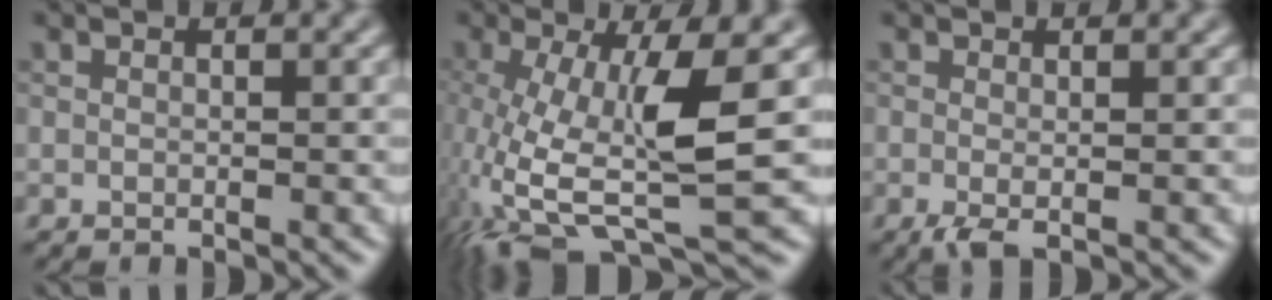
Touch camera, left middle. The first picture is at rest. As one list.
[{"total": 10.2, "force": [-1.3, 2.6, 9.8], "torque": [-0.195, -0.007, -0.028]}, {"total": 1.3, "force": [-0.4, 0.3, 1.2], "torque": [-0.028, -0.003, -0.010]}]